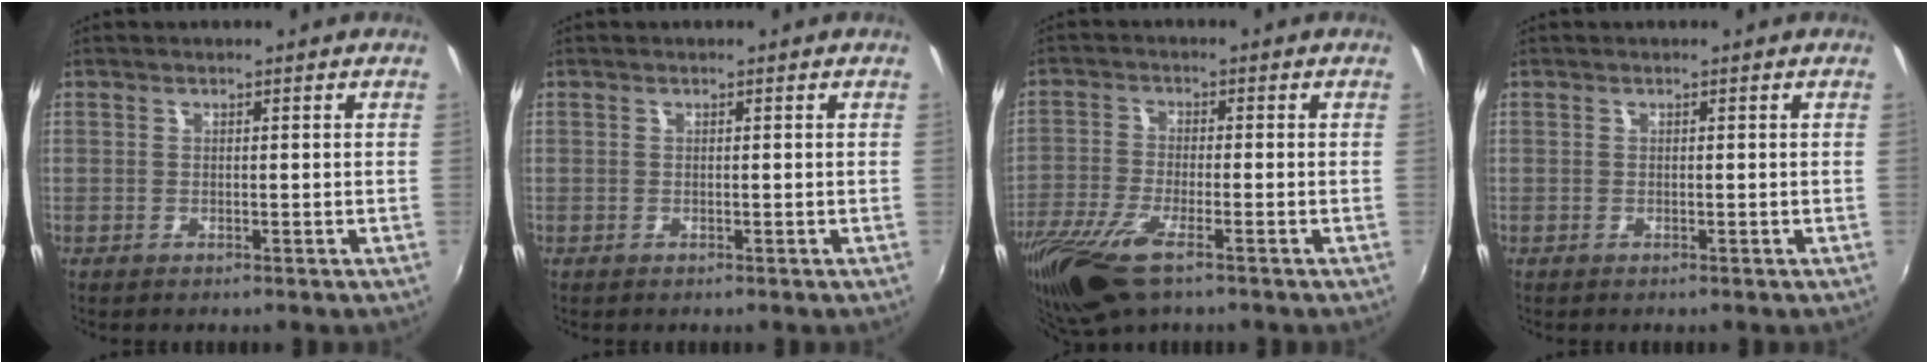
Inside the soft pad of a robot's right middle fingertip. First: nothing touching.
{"total": 0.0}
{"total": 13.4, "force": [-8.5, 3.9, 9.5], "torque": [-0.216, -0.052, -0.165]}
{"total": 0.0}